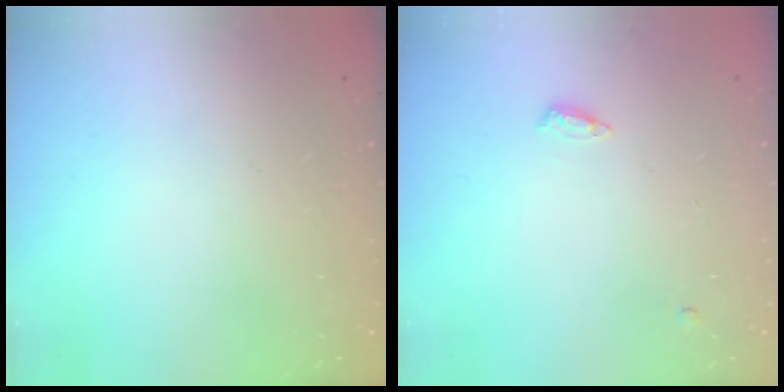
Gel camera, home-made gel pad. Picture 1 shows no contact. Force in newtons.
{"total": 4.5, "press": 4.5, "slide": 0.4}